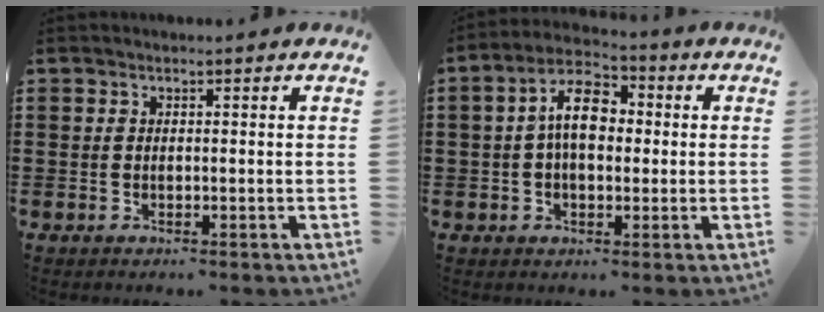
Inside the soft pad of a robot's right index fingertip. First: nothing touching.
{"total": 8.0, "force": [0.7, 4.3, 6.7], "torque": [-0.130, 0.013, 0.006]}